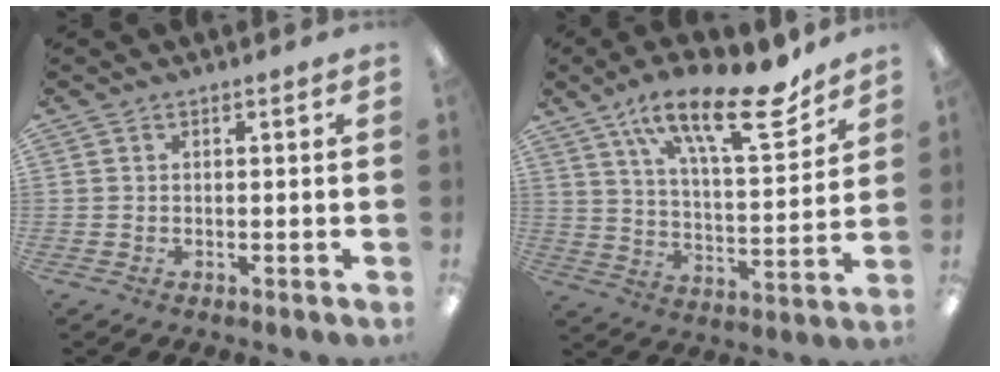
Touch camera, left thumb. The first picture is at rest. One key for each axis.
{"total": 21.6, "fx": 14.4, "fy": 7.4, "fz": 14.3, "tx": -0.220, "ty": -0.080, "tz": 0.234}